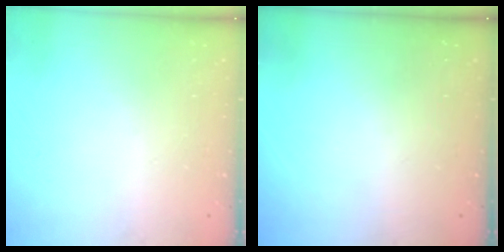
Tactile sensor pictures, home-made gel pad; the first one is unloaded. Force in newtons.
{"total": 0.0}